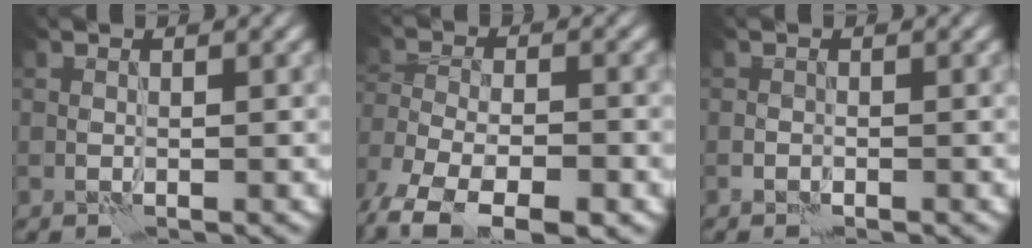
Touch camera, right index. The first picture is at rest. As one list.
[{"total": 9.3, "force": [-6.7, 4.1, 4.9], "torque": [-0.087, -0.012, -0.109]}, {"total": 0.8, "force": [-0.7, 0.0, -0.2], "torque": [0.003, 0.005, -0.012]}]